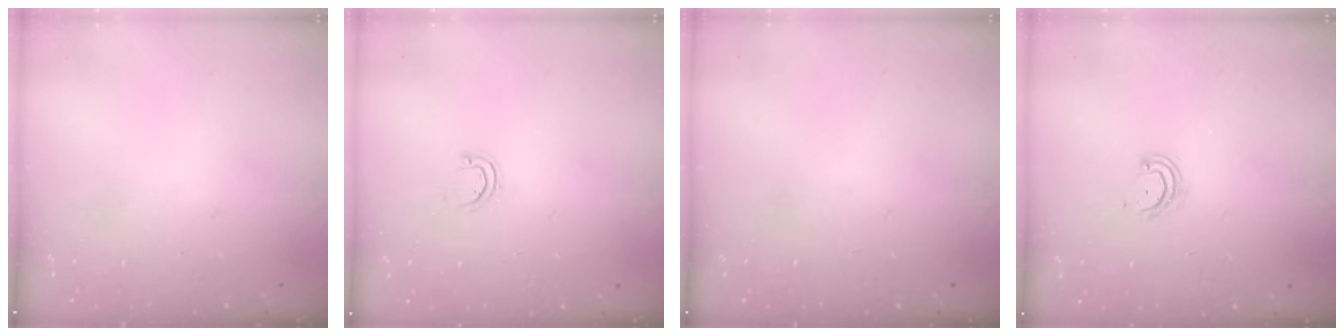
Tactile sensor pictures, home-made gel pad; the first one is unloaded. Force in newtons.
{"total": 3.1, "press": 3.1, "slide": 0.2}
{"total": 0.0}
{"total": 4.0, "press": 4.0, "slide": 0.3}